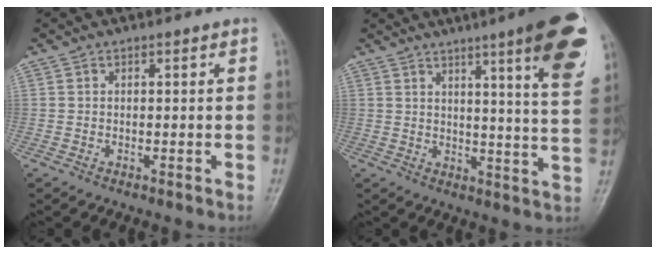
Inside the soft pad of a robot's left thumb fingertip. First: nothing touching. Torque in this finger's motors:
{"motor_torque": [2.98, 1.58, 1.90, -0.88, 0.42]}